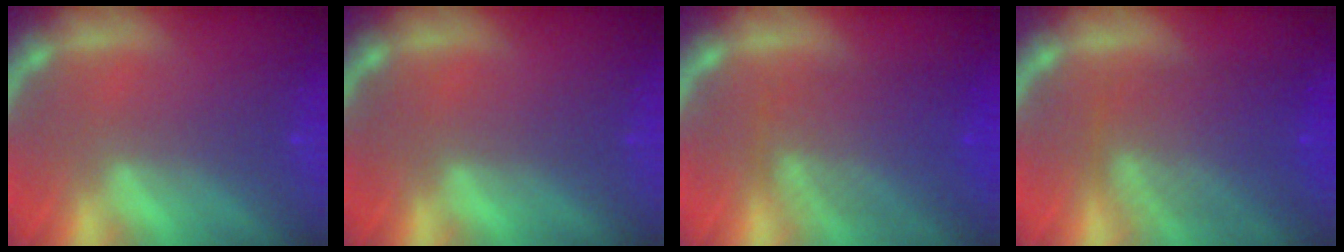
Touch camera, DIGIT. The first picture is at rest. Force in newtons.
{"total": 0.0}
{"total": 6.6}
{"total": 7.0}